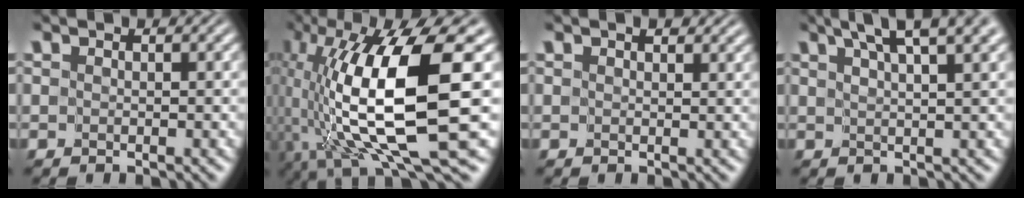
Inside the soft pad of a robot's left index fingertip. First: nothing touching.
{"total": 14.2, "force": [-1.4, 3.9, 13.5], "torque": [-0.252, -0.005, -0.015]}
{"total": 1.4, "force": [0.9, 0.7, 0.9], "torque": [-0.009, 0.002, 0.014]}
{"total": 6.2, "force": [4.2, 1.3, 4.3], "torque": [-0.050, 0.028, 0.050]}